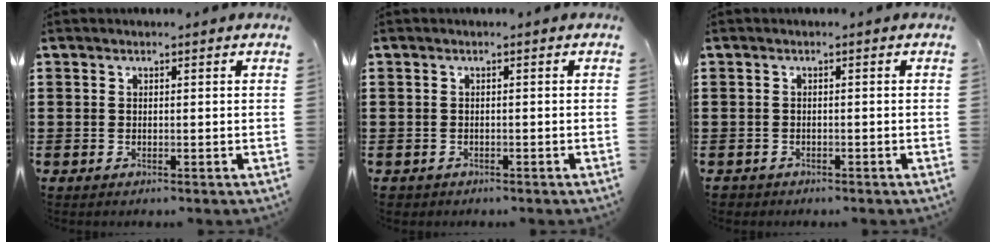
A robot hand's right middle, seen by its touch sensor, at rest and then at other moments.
{"total": 0.6, "force": [-0.6, 0.3, -0.1], "torque": [-0.001, 0.000, -0.012]}
{"total": 0.8, "force": [-0.8, 0.4, -0.1], "torque": [-0.002, 0.000, -0.017]}